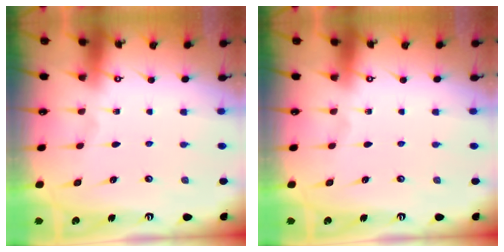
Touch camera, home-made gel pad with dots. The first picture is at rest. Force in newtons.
{"total": 0.0}